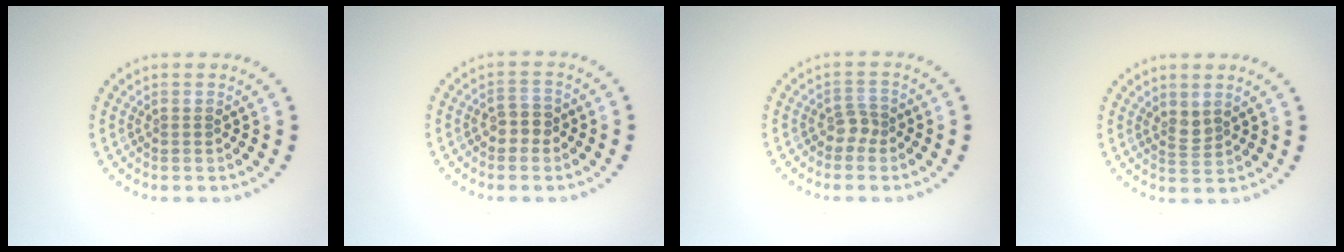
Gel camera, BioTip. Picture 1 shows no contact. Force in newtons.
{"total": 1.9, "press": 1.8, "slide": 0.6}
{"total": 1.4, "press": 1.0, "slide": 1.0}
{"total": 1.4, "press": 1.1, "slide": 0.9}